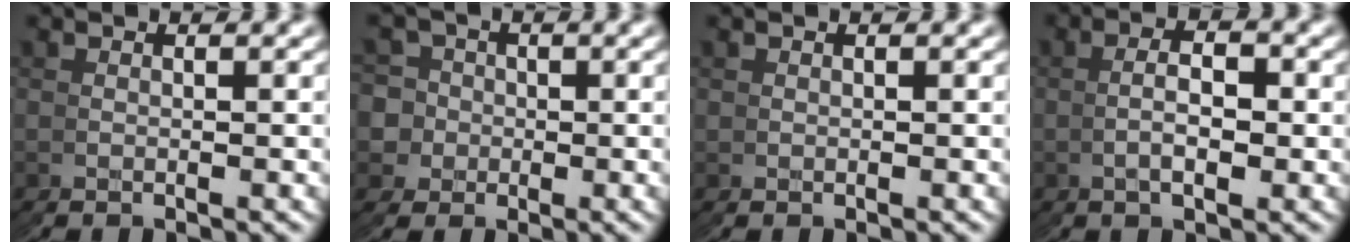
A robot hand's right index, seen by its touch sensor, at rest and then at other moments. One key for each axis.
{"total": 9.8, "fx": -0.4, "fy": 9.3, "fz": 2.8, "tx": -0.043, "ty": -0.025, "tz": -0.014}
{"total": 0.9, "fx": -0.1, "fy": 0.8, "fz": -0.3, "tx": 0.009, "ty": -0.005, "tz": 0.003}
{"total": 3.5, "fx": 0.0, "fy": 1.8, "fz": 3.0, "tx": -0.038, "ty": 0.002, "tz": -0.005}